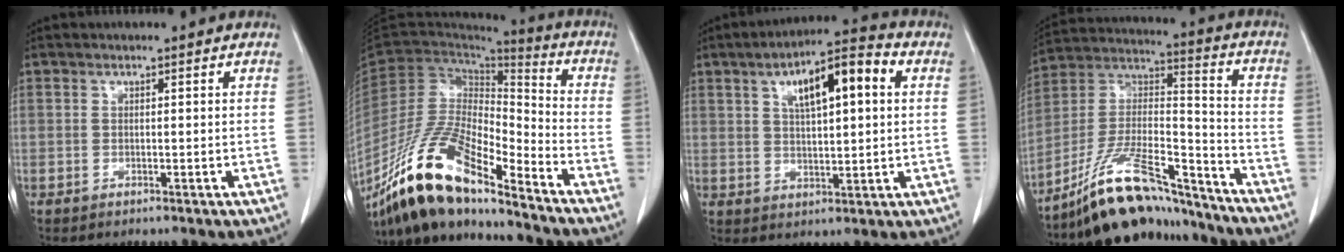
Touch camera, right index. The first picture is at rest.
{"total": 17.6, "force": [-14.0, 4.0, 9.9], "torque": [-0.185, 0.003, -0.261]}
{"total": 11.7, "force": [3.9, 3.1, 10.6], "torque": [-0.171, 0.028, 0.059]}
{"total": 17.3, "force": [-14.8, 3.9, 8.1], "torque": [-0.155, 0.028, -0.265]}